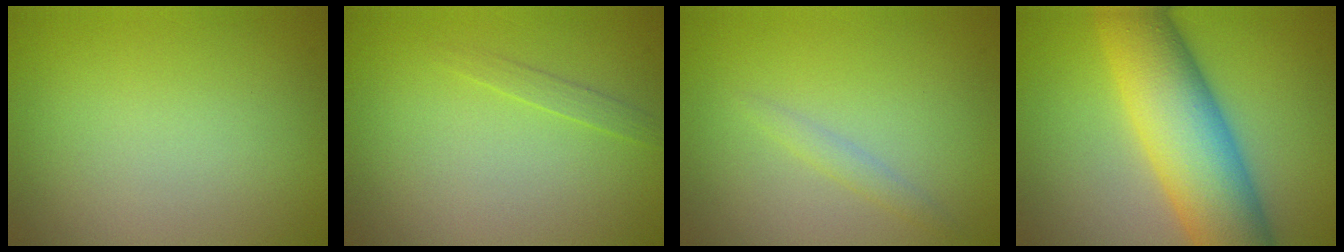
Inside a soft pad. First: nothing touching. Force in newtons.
{"total": 0.9, "press": 0.9, "slide": 0.0}
{"total": 1.1, "press": 1.1, "slide": 0.2}
{"total": 11.1, "press": 11.1, "slide": 0.5}